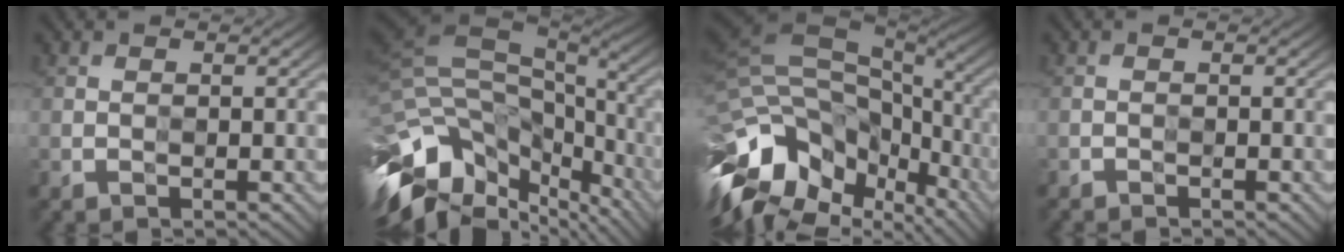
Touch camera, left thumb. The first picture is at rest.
{"total": 15.1, "force": [-5.7, 8.4, 11.3], "torque": [-0.262, -0.016, -0.082]}
{"total": 16.7, "force": [-5.6, 10.1, 12.1], "torque": [-0.263, -0.010, -0.084]}
{"total": 0.7, "force": [-0.7, 0.1, -0.1], "torque": [0.001, -0.003, -0.017]}